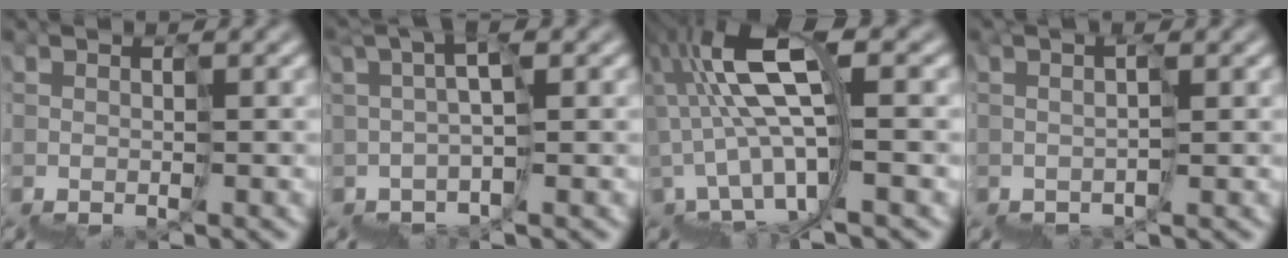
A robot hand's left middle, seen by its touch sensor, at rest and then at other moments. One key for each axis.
{"total": 1.2, "fx": 1.1, "fy": -0.3, "fz": 0.4, "tx": -0.018, "ty": 0.018, "tz": 0.004}
{"total": 6.6, "fx": 0.5, "fy": 1.7, "fz": 6.3, "tx": -0.125, "ty": 0.028, "tz": -0.003}
{"total": 1.6, "fx": 1.3, "fy": 0.0, "fz": 0.9, "tx": -0.005, "ty": 0.015, "tz": 0.022}